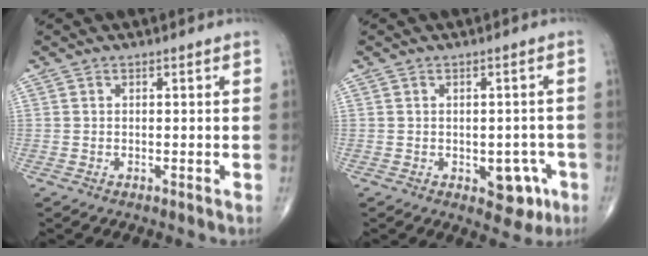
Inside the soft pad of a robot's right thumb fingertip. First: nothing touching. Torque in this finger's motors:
{"motor_torque": [2.93, 2.07, 0.18, -0.43, 0.00]}